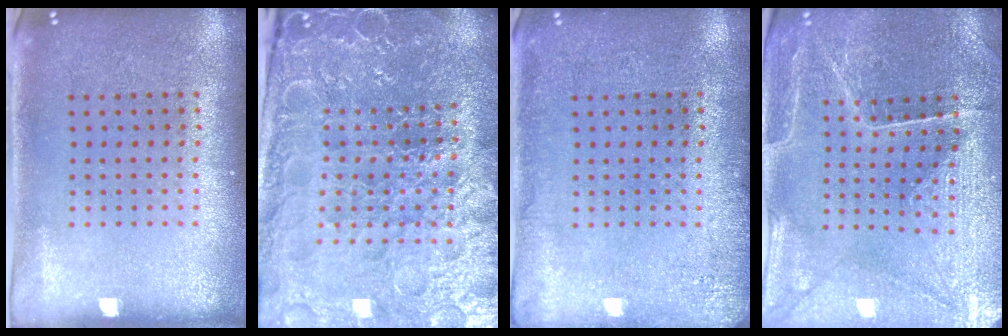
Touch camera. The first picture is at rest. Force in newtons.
{"total": 4.9, "press": 4.7, "slide": 1.4}
{"total": 2.0, "press": 2.0, "slide": 0.3}
{"total": 2.7, "press": 2.7, "slide": 0.2}